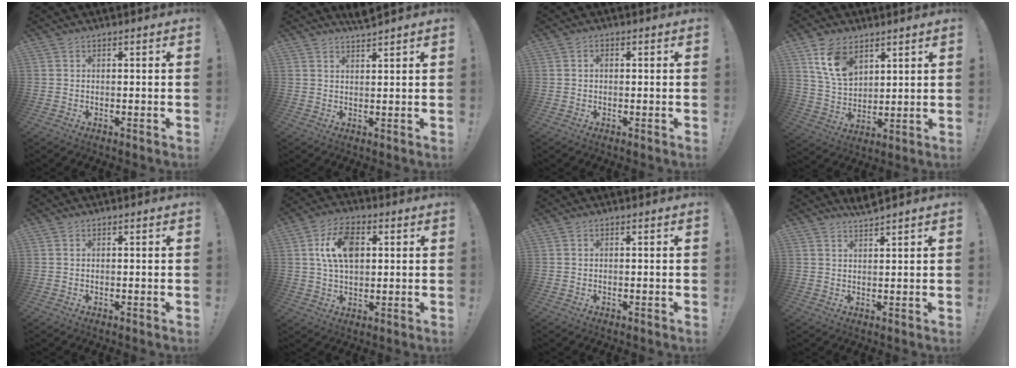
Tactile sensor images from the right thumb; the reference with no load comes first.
{"total": 2.7, "force": [2.5, -0.2, 1.0], "torque": [-0.016, -0.015, 0.044]}
{"total": 1.2, "force": [-0.2, 0.8, 0.8], "torque": [-0.022, 0.008, -0.002]}
{"total": 12.7, "force": [6.7, 8.2, 6.9], "torque": [-0.132, -0.021, 0.132]}
{"total": 0.0}
{"total": 11.9, "force": [3.0, 7.4, 8.8], "torque": [-0.151, 0.009, 0.056]}
{"total": 0.0}
{"total": 3.0, "force": [2.7, -0.4, 1.2], "torque": [-0.020, -0.015, 0.047]}